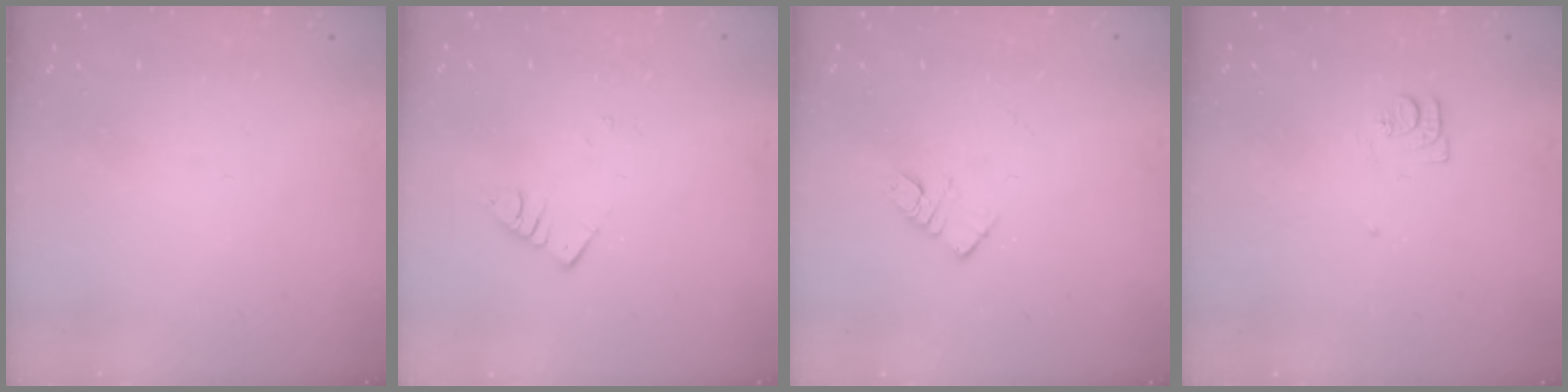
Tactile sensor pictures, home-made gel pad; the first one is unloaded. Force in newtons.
{"total": 2.5, "press": 2.5, "slide": 0.3}
{"total": 4.9, "press": 4.9, "slide": 0.2}
{"total": 5.9, "press": 5.9, "slide": 0.5}